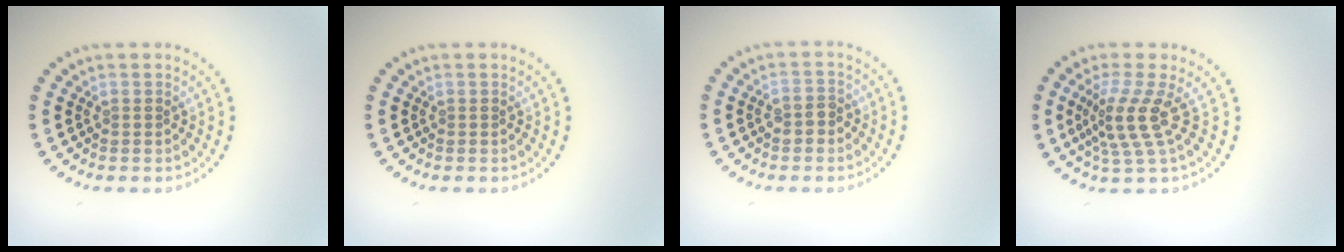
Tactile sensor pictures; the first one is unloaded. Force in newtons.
{"total": 0.0}
{"total": 1.7, "press": 1.6, "slide": 0.3}
{"total": 3.6, "press": 2.6, "slide": 2.5}